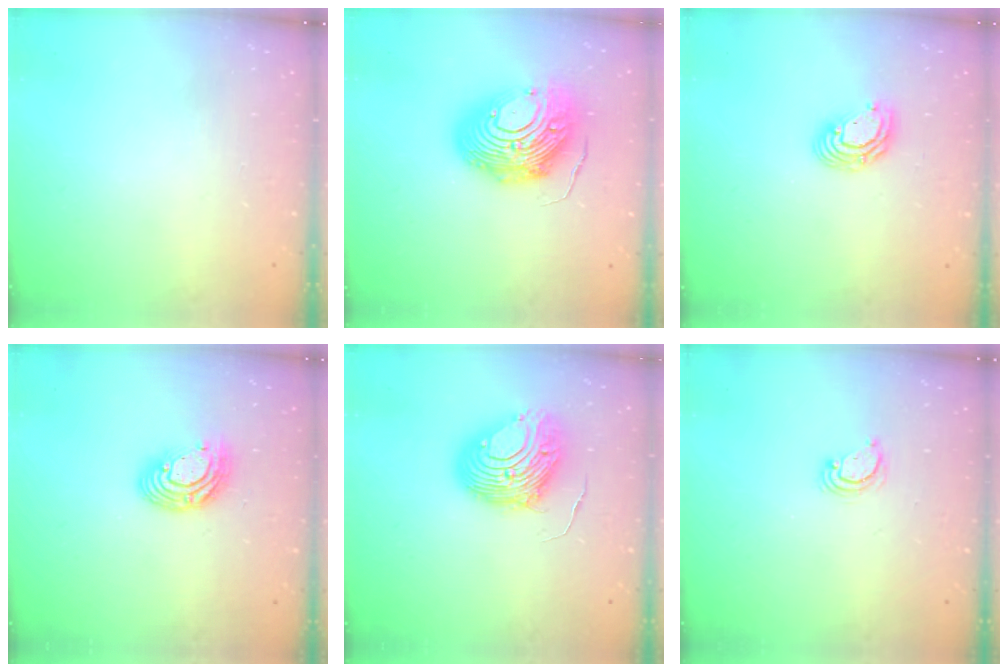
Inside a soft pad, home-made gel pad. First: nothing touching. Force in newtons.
{"total": 18.1, "press": 18.0, "slide": 1.6}
{"total": 7.0, "press": 7.0, "slide": 0.8}
{"total": 9.9, "press": 9.9, "slide": 0.8}
{"total": 10.6, "press": 10.5, "slide": 1.4}
{"total": 3.2, "press": 3.2, "slide": 0.3}